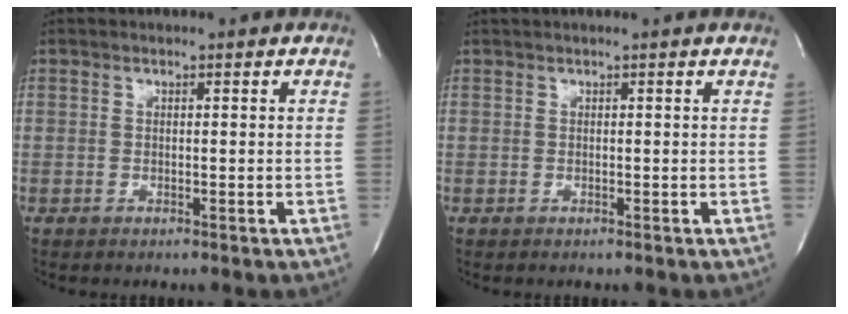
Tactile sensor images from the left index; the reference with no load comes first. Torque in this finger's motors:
{"motor_torque": [-0.03, 0.15, -0.03, -0.01]}